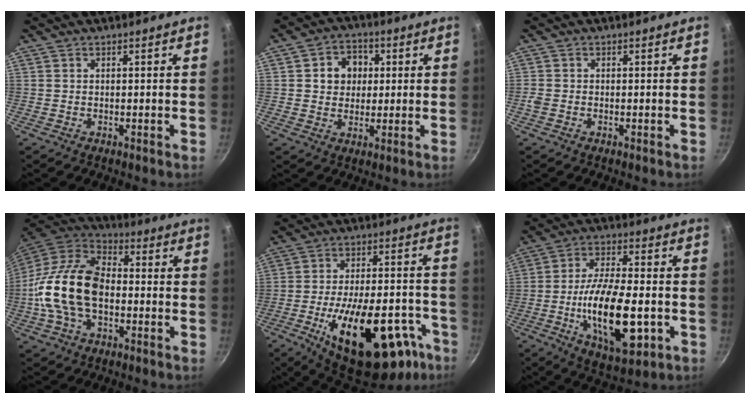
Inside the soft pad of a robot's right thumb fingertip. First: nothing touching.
{"total": 7.5, "force": [1.5, 6.4, 3.5], "torque": [-0.020, 0.004, 0.017]}
{"total": 1.3, "force": [-0.5, 1.0, 0.6], "torque": [-0.013, 0.000, -0.011]}
{"total": 19.6, "force": [-2.9, 13.5, 13.9], "torque": [-0.228, 0.038, -0.065]}
{"total": 29.3, "force": [-13.8, 13.4, 22.0], "torque": [-0.280, 0.052, -0.190]}
{"total": 18.9, "force": [-4.7, 7.8, 16.5], "torque": [-0.282, 0.015, -0.076]}